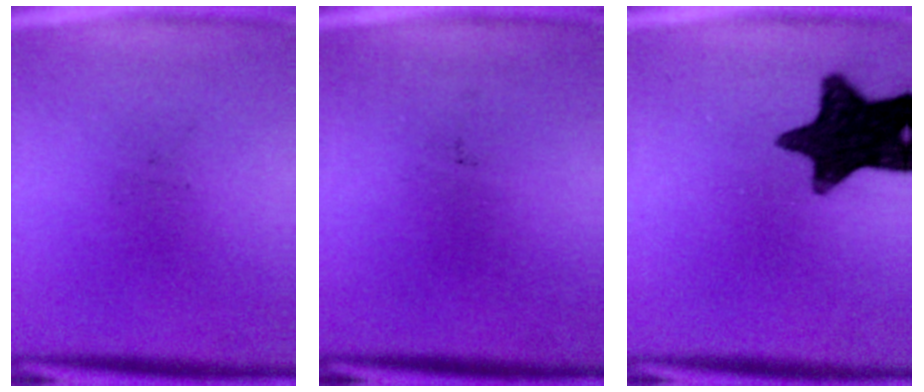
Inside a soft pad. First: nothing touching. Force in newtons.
{"total": 0.0}
{"total": 15.3}